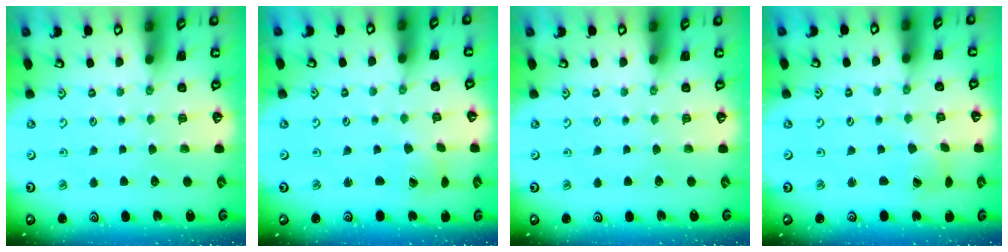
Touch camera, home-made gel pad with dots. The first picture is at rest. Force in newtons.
{"total": 1.1, "press": 1.0, "slide": 0.1}
{"total": 0.0}
{"total": 1.2, "press": 1.2, "slide": 0.1}